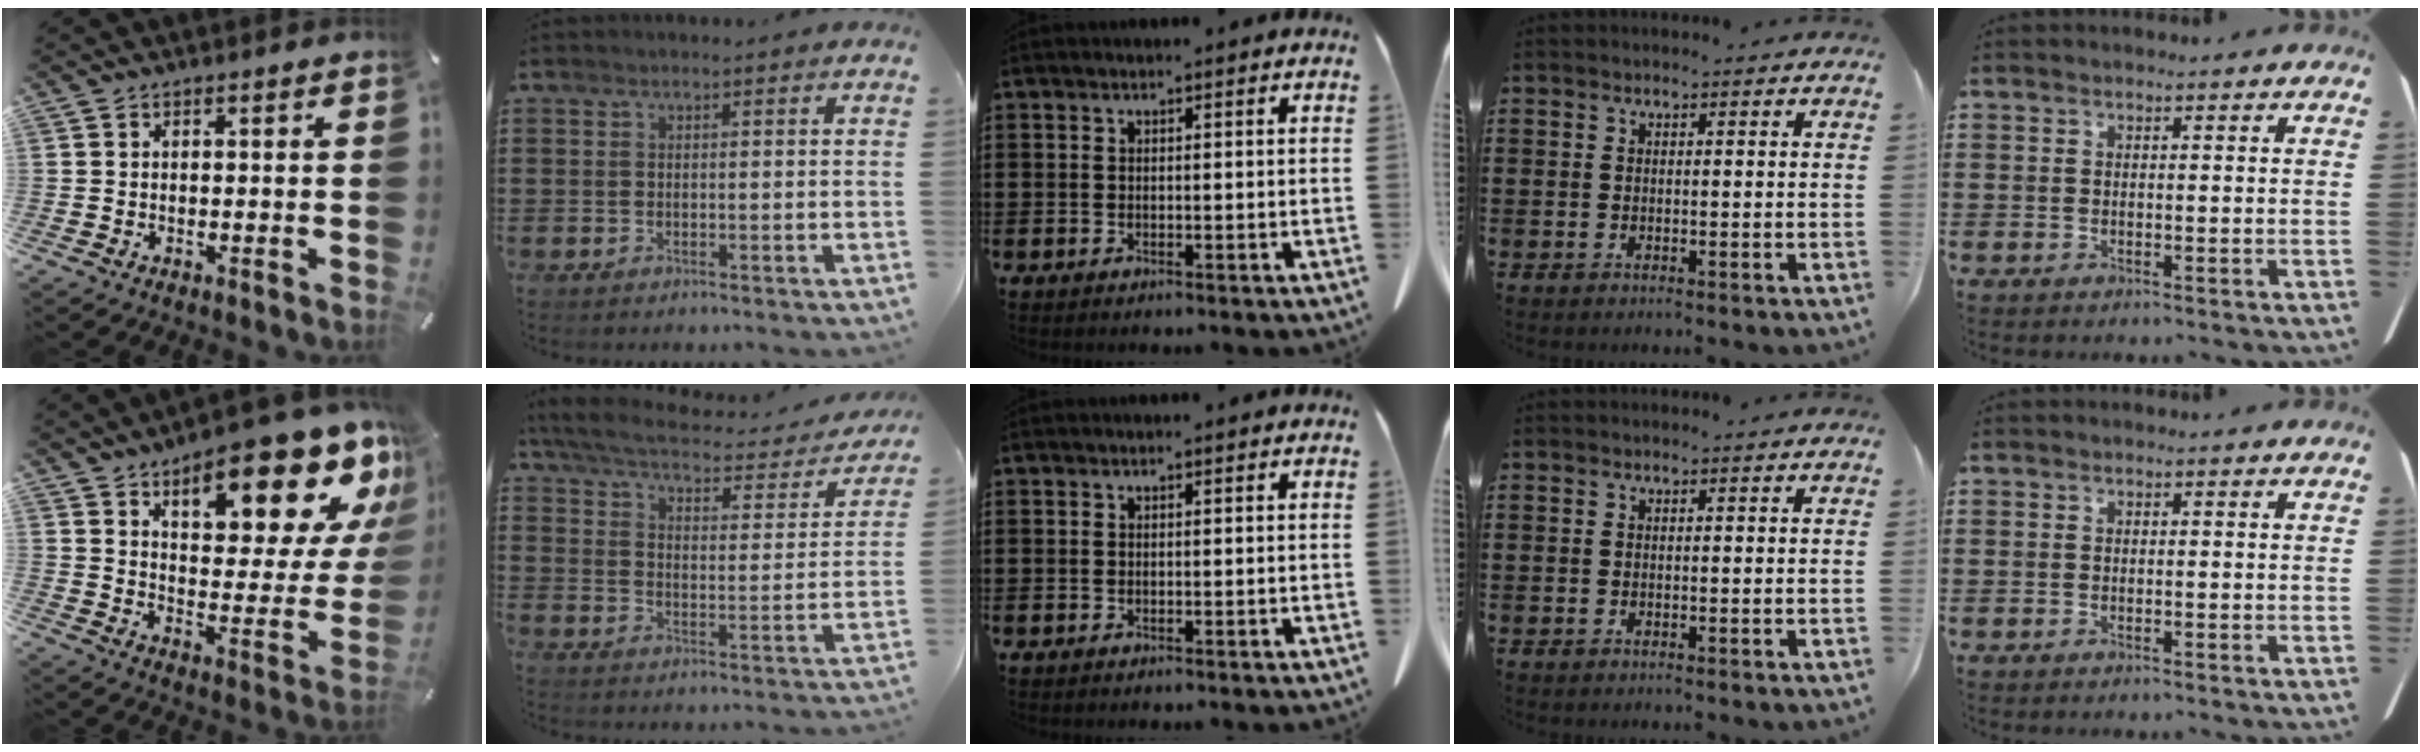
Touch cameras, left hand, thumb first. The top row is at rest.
{"thumb": {"total": 20.8, "force": [13.3, 8.2, 13.7], "torque": [-0.172, -0.097, 0.215]}, "index": {"total": 4.6, "force": [3.9, 0.7, 2.3], "torque": [-0.066, -0.028, 0.061]}}